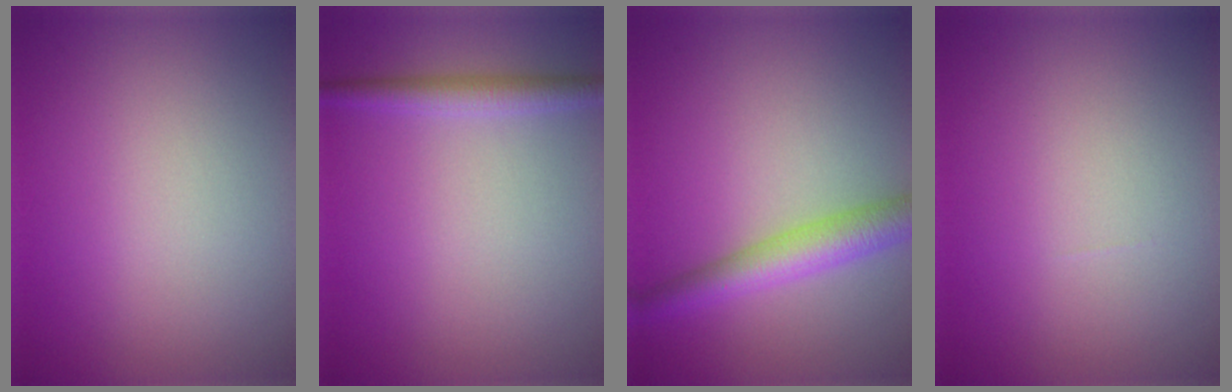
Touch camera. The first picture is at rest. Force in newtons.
{"total": 2.2, "press": 2.2, "slide": 0.1}
{"total": 4.3, "press": 4.3, "slide": 0.1}
{"total": 0.0}